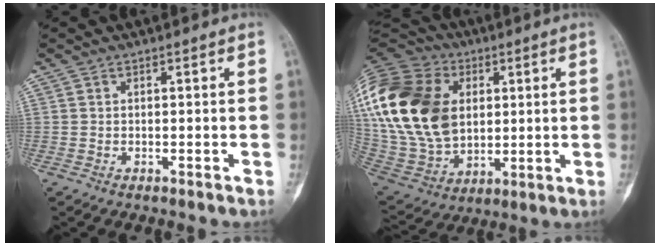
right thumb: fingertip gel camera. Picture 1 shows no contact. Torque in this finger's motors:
{"motor_torque": [-1.07, 2.45, 2.42, 0.35, 0.28]}